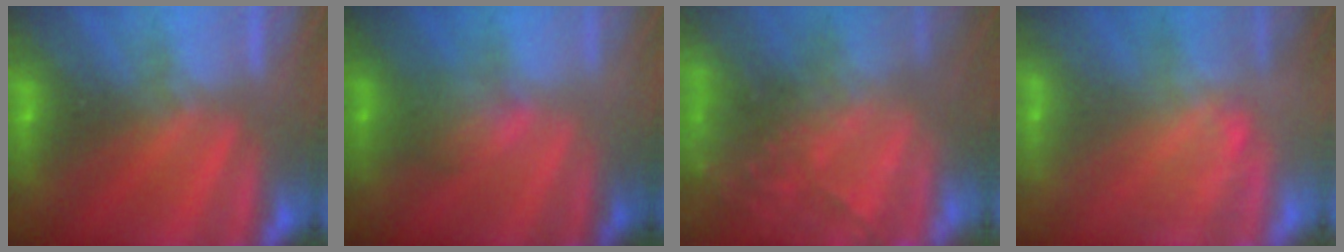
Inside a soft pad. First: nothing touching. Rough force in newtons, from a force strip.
{"total": 2.0}
{"total": 9.6}
{"total": 1.5}